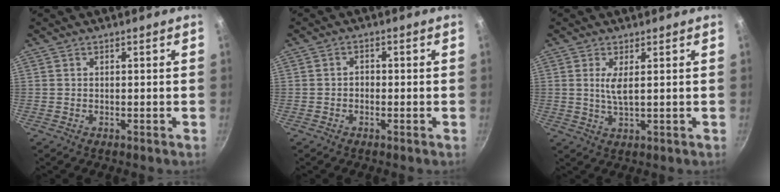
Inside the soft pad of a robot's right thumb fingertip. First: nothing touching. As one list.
[{"total": 1.6, "force": [-0.5, 1.3, 0.8], "torque": [-0.009, 0.009, -0.011]}, {"total": 3.6, "force": [0.9, 0.9, 3.3], "torque": [-0.071, -0.008, 0.018]}]